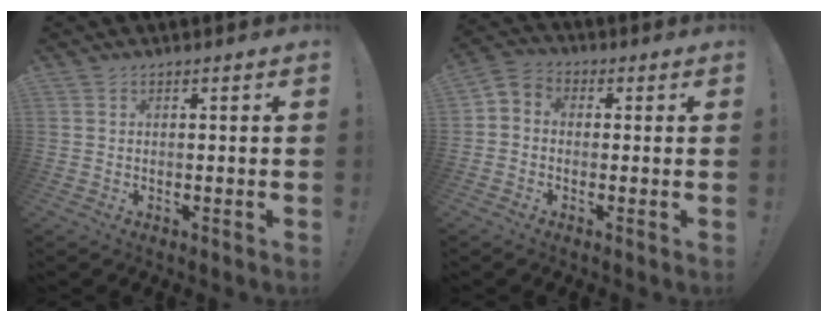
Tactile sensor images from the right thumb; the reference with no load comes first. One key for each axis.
{"total": 3.6, "fx": -1.6, "fy": 2.8, "fz": 1.7, "tx": -0.034, "ty": 0.010, "tz": -0.027}